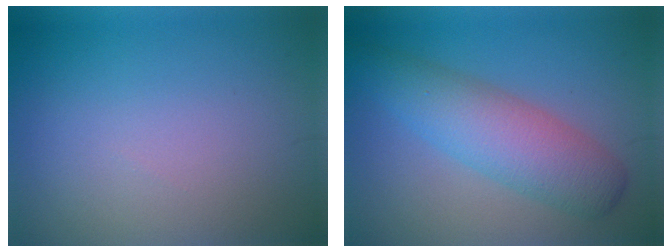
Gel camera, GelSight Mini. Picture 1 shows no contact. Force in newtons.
{"total": 5.8, "press": 5.8, "slide": 0.1}